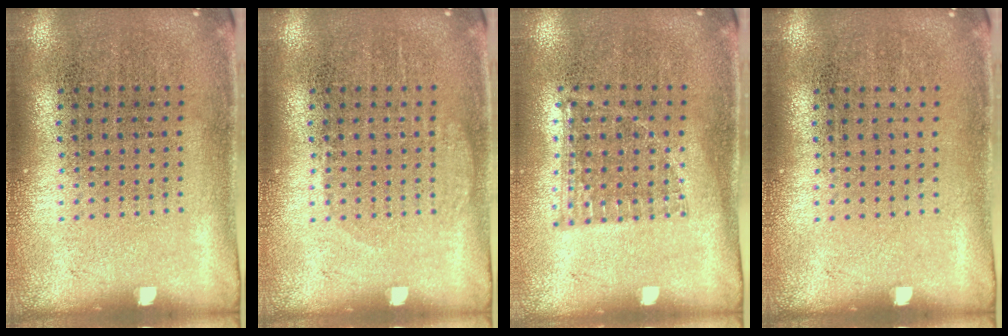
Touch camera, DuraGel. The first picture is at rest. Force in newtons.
{"total": 0.9, "press": 0.9, "slide": 0.3}
{"total": 0.9, "press": 0.8, "slide": 0.2}
{"total": 0.0}